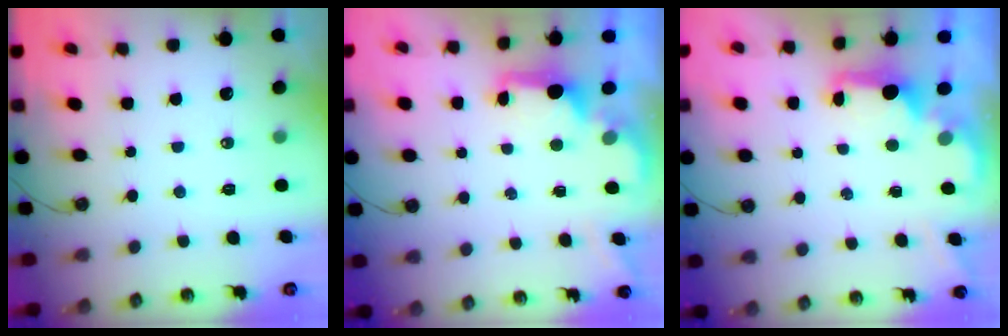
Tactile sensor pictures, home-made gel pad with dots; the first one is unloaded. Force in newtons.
{"total": 2.1, "press": 1.9, "slide": 0.8}
{"total": 1.9, "press": 1.7, "slide": 0.7}